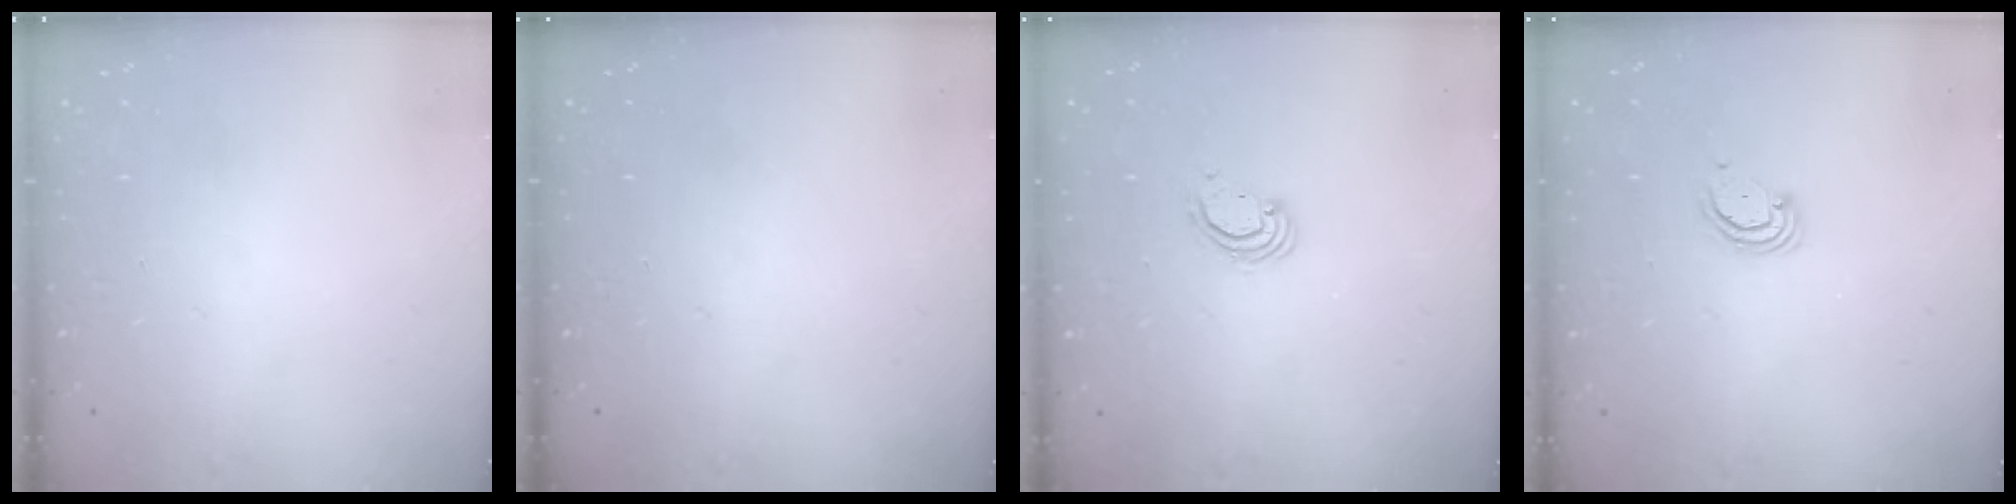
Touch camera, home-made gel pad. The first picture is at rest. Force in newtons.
{"total": 0.0}
{"total": 3.0, "press": 3.0, "slide": 0.3}
{"total": 2.9, "press": 2.9, "slide": 0.3}